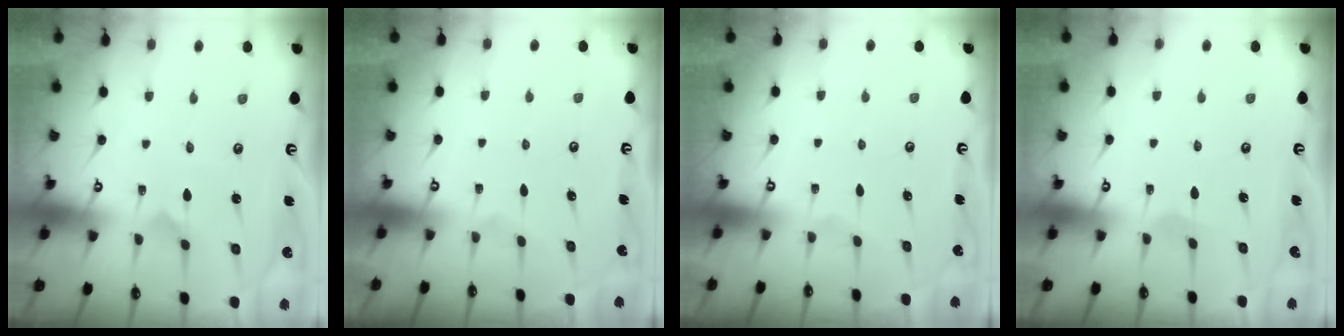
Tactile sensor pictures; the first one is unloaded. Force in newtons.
{"total": 0.0}
{"total": 0.0}
{"total": 1.7, "press": 1.7, "slide": 0.1}